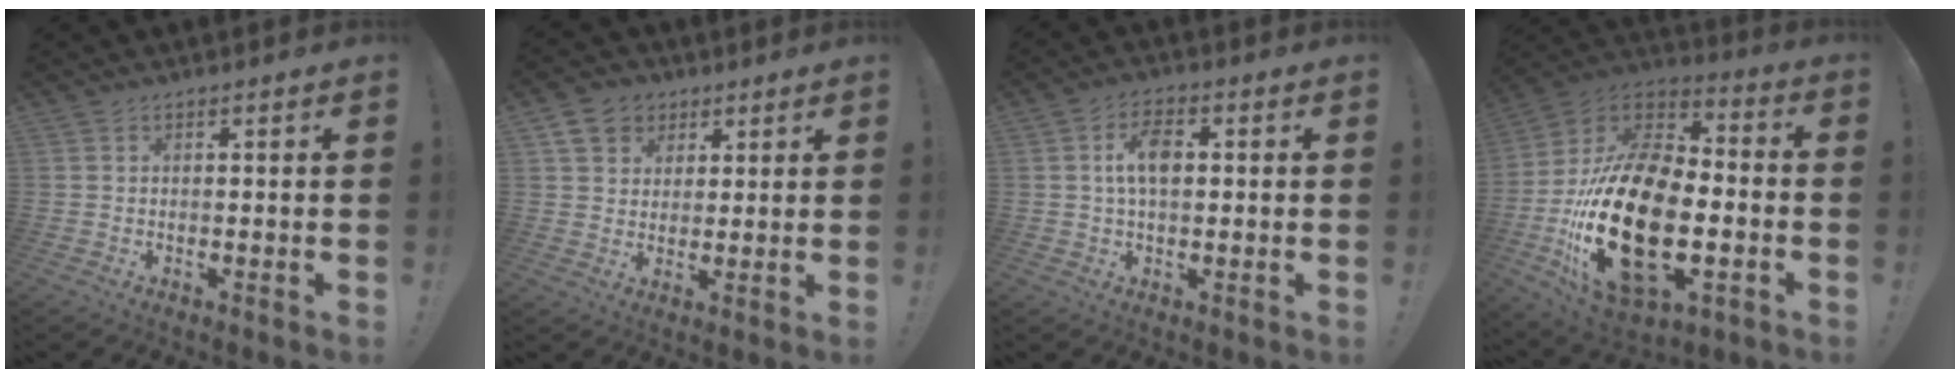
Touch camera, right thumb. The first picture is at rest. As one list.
[{"total": 8.7, "force": [4.3, 7.1, 2.7], "torque": [-0.036, -0.017, 0.086]}, {"total": 7.6, "force": [1.0, 4.1, 6.3], "torque": [-0.103, 0.005, 0.014]}, {"total": 31.4, "force": [-7.7, 17.9, 24.6], "torque": [-0.488, 0.029, -0.120]}]